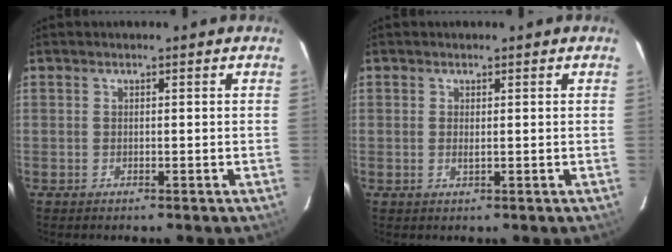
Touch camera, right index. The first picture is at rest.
{"total": 0.8, "force": [0.1, 0.2, 0.7], "torque": [-0.014, 0.000, 0.002]}